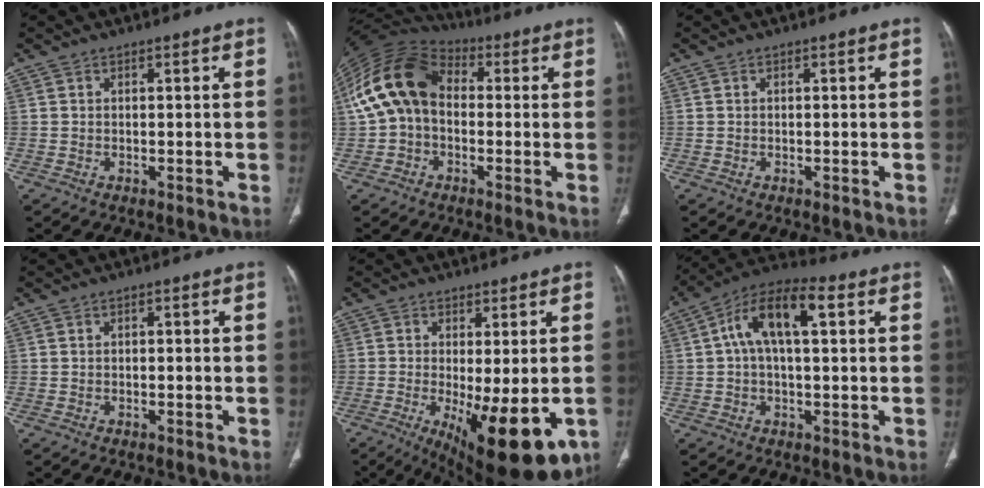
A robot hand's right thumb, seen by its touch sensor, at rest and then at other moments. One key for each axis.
{"total": 15.4, "fx": 0.5, "fy": 11.1, "fz": 10.7, "tx": -0.206, "ty": 0.041, "tz": -0.003}
{"total": 0.0}
{"total": 1.0, "fx": 0.0, "fy": 0.5, "fz": 0.8, "tx": -0.010, "ty": 0.004, "tz": -0.002}
{"total": 16.1, "fx": -5.2, "fy": 5.5, "fz": 14.3, "tx": -0.184, "ty": -0.023, "tz": -0.060}
{"total": 12.3, "fx": 3.0, "fy": 5.4, "fz": 10.6, "tx": -0.194, "ty": 0.037, "tz": 0.045}